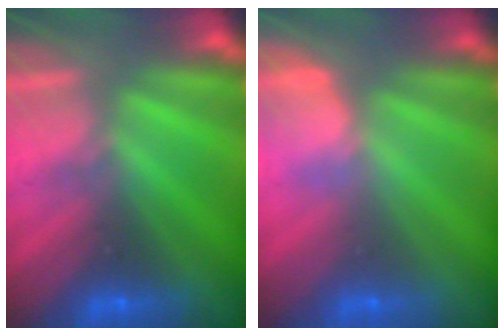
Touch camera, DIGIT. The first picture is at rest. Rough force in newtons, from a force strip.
{"total": 2.8}